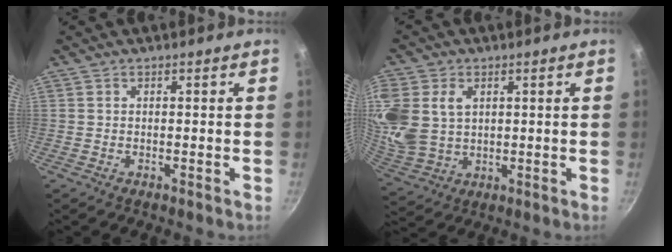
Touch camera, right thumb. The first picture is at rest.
{"total": 16.8, "force": [4.0, 12.8, 10.1], "torque": [-0.245, 0.005, 0.090]}